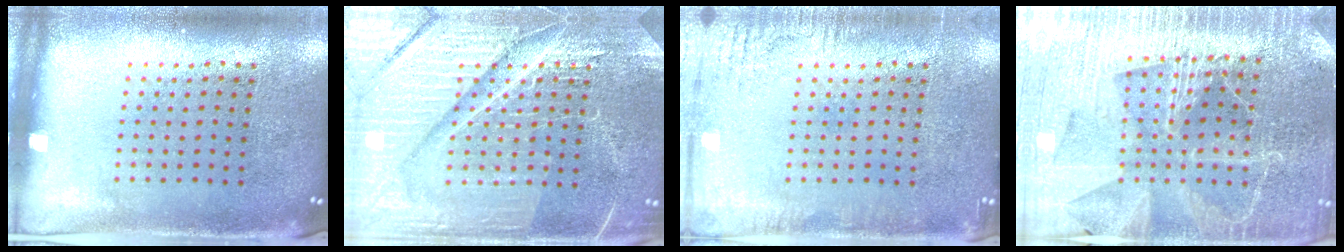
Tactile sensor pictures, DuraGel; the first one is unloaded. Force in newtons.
{"total": 7.2, "press": 7.2, "slide": 0.9}
{"total": 2.0, "press": 2.0, "slide": 0.2}
{"total": 4.1, "press": 3.9, "slide": 1.4}